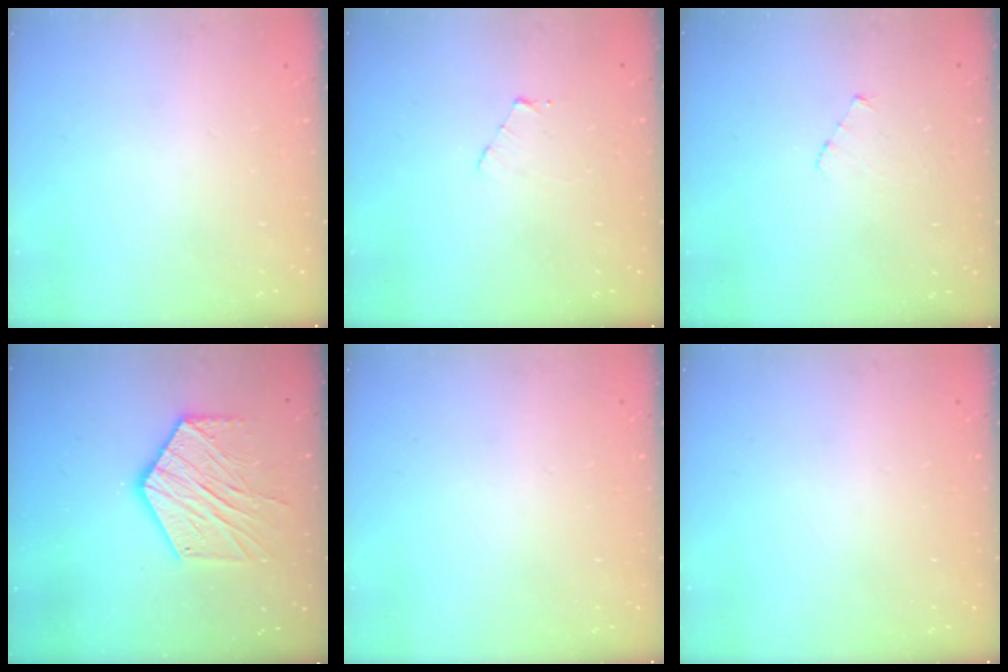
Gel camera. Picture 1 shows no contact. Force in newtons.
{"total": 3.8, "press": 3.8, "slide": 0.3}
{"total": 2.6, "press": 2.6, "slide": 0.3}
{"total": 14.7, "press": 14.6, "slide": 1.2}
{"total": 0.0}
{"total": 0.0}